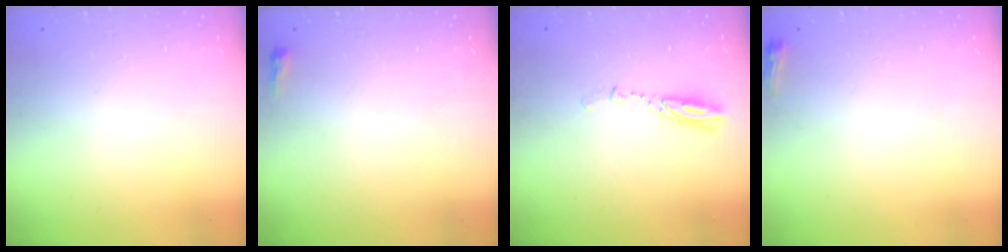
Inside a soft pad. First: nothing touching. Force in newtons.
{"total": 2.4, "press": 2.4, "slide": 0.6}
{"total": 3.6, "press": 3.5, "slide": 0.4}
{"total": 3.5, "press": 3.4, "slide": 0.8}